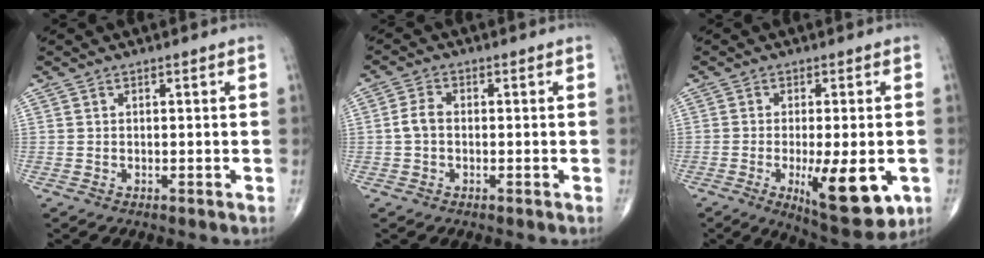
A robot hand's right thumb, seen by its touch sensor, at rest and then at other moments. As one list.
[{"total": 3.0, "force": [-0.3, 2.0, 2.2], "torque": [-0.042, 0.009, -0.011]}, {"total": 13.3, "force": [-3.7, 4.3, 12.0], "torque": [-0.165, -0.019, -0.043]}]